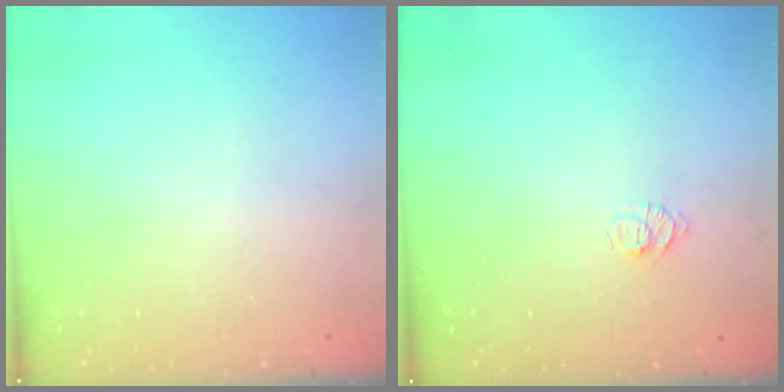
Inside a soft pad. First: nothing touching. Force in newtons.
{"total": 4.7, "press": 4.7, "slide": 0.5}